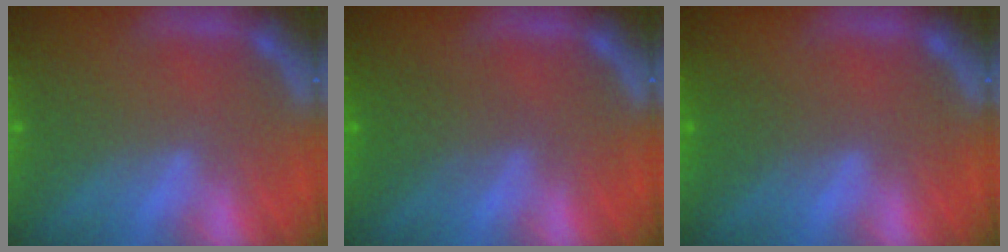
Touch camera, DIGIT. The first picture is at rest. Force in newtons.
{"total": 2.5}
{"total": 1.5}